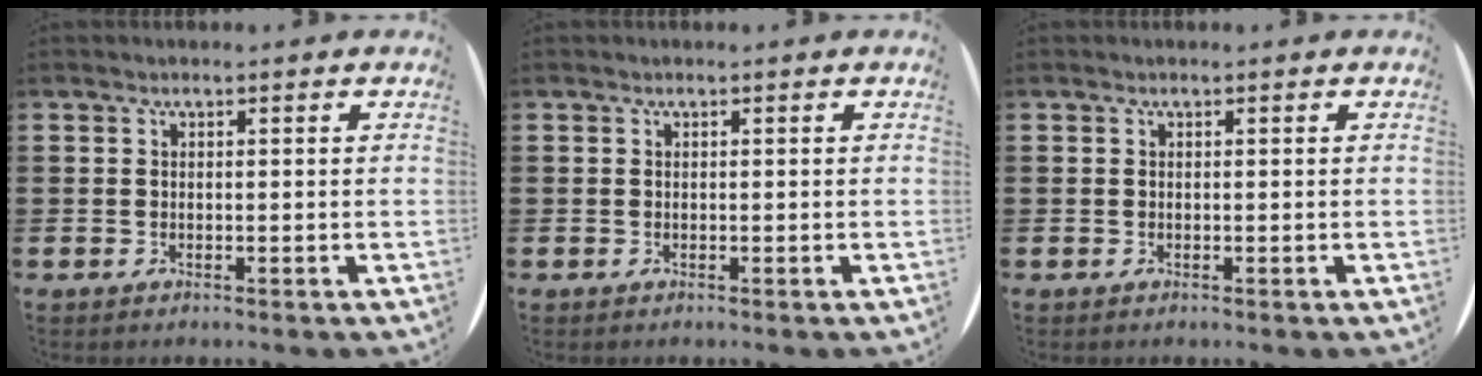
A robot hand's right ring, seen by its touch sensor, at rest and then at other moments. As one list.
[{"total": 0.0}, {"total": 0.0}]